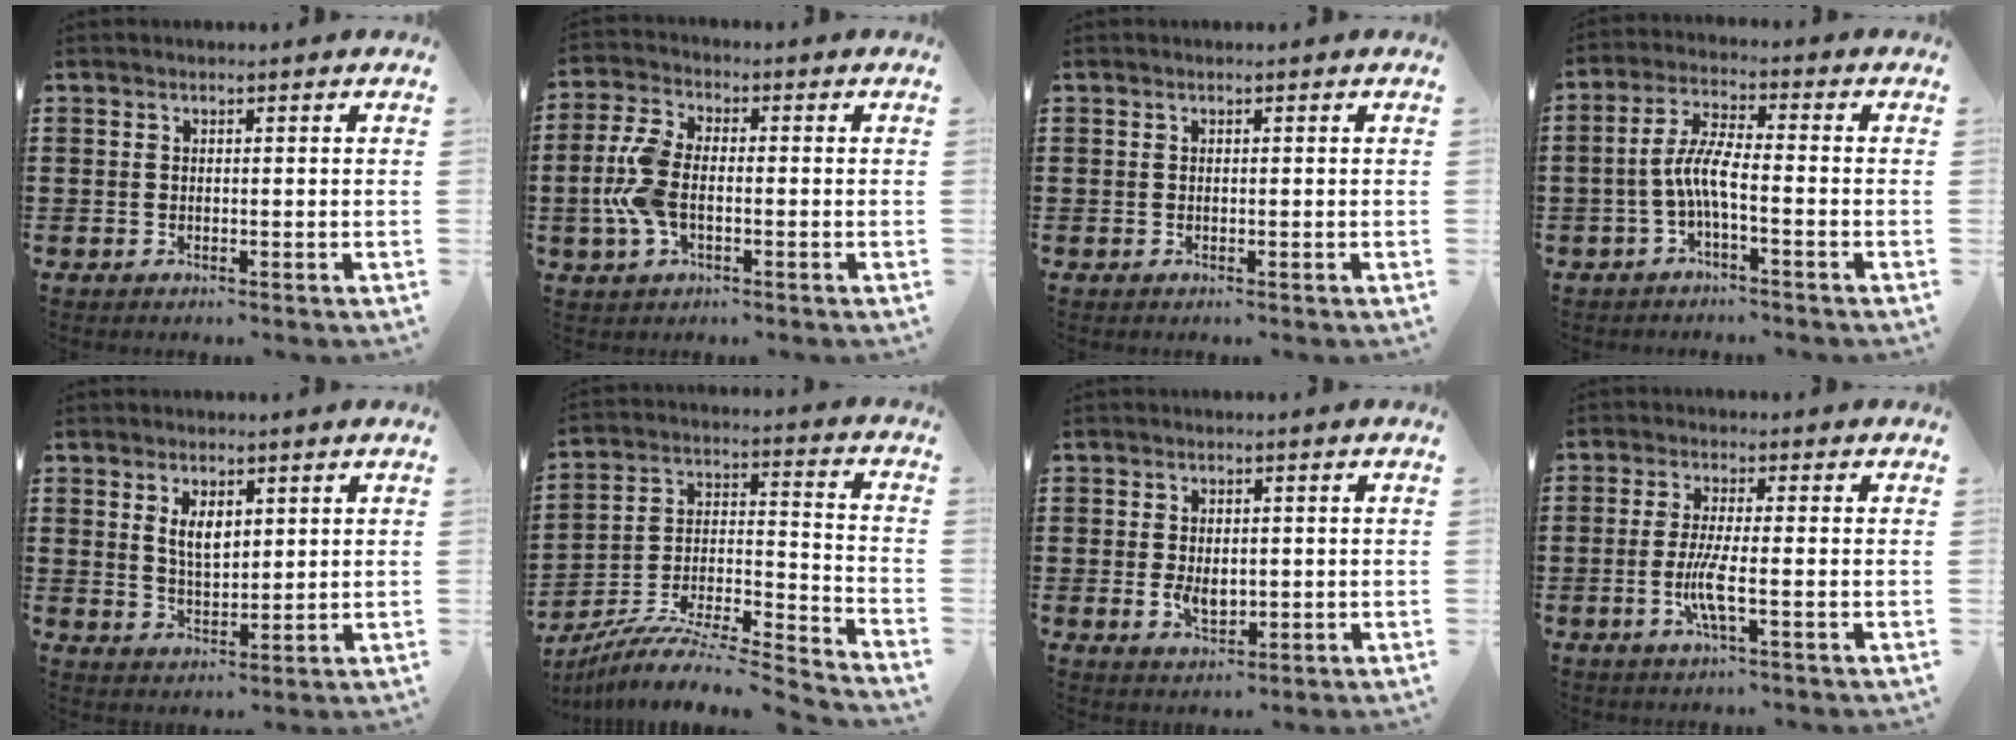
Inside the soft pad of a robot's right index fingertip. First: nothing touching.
{"total": 7.5, "force": [-1.2, 4.0, 6.2], "torque": [-0.158, -0.004, -0.031]}
{"total": 0.0}
{"total": 5.8, "force": [-1.9, 1.1, 5.4], "torque": [-0.123, -0.007, -0.042]}
{"total": 4.0, "force": [1.8, 2.0, 3.0], "torque": [-0.056, 0.003, 0.030]}
{"total": 8.0, "force": [-7.4, 0.8, 3.2], "torque": [-0.049, 0.000, -0.148]}
{"total": 3.4, "force": [-0.2, 2.1, 2.6], "torque": [-0.043, 0.002, -0.004]}
{"total": 5.2, "force": [-1.3, 0.5, 5.0], "torque": [-0.105, -0.012, -0.030]}